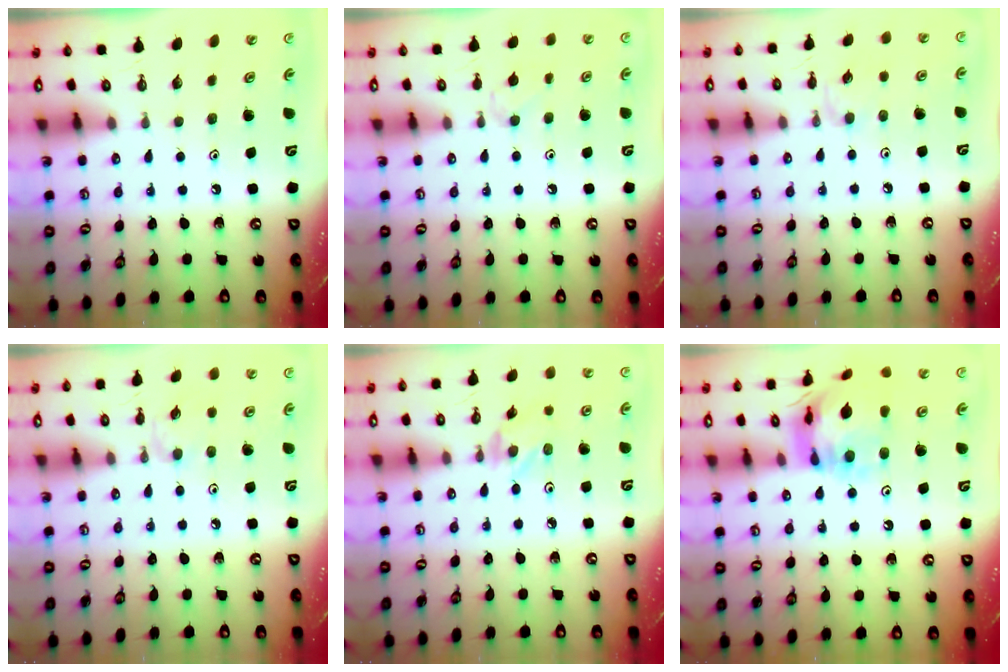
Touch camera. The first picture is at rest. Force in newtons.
{"total": 5.2, "press": 5.2, "slide": 0.7}
{"total": 2.0, "press": 1.9, "slide": 0.4}
{"total": 1.3, "press": 1.2, "slide": 0.4}
{"total": 2.1, "press": 2.1, "slide": 0.3}
{"total": 16.9, "press": 16.8, "slide": 1.7}